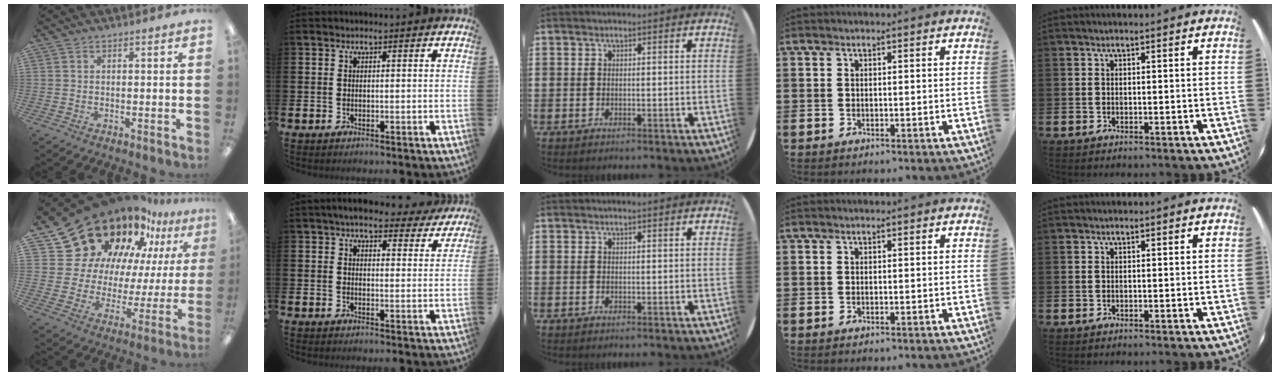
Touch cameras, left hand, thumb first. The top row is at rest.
{"thumb": {"total": 22.7, "force": [16.9, 13.0, 7.7], "torque": [-0.148, -0.117, 0.325]}, "index": {"total": 5.9, "force": [5.3, 1.8, 2.0], "torque": [-0.036, -0.024, 0.092]}}